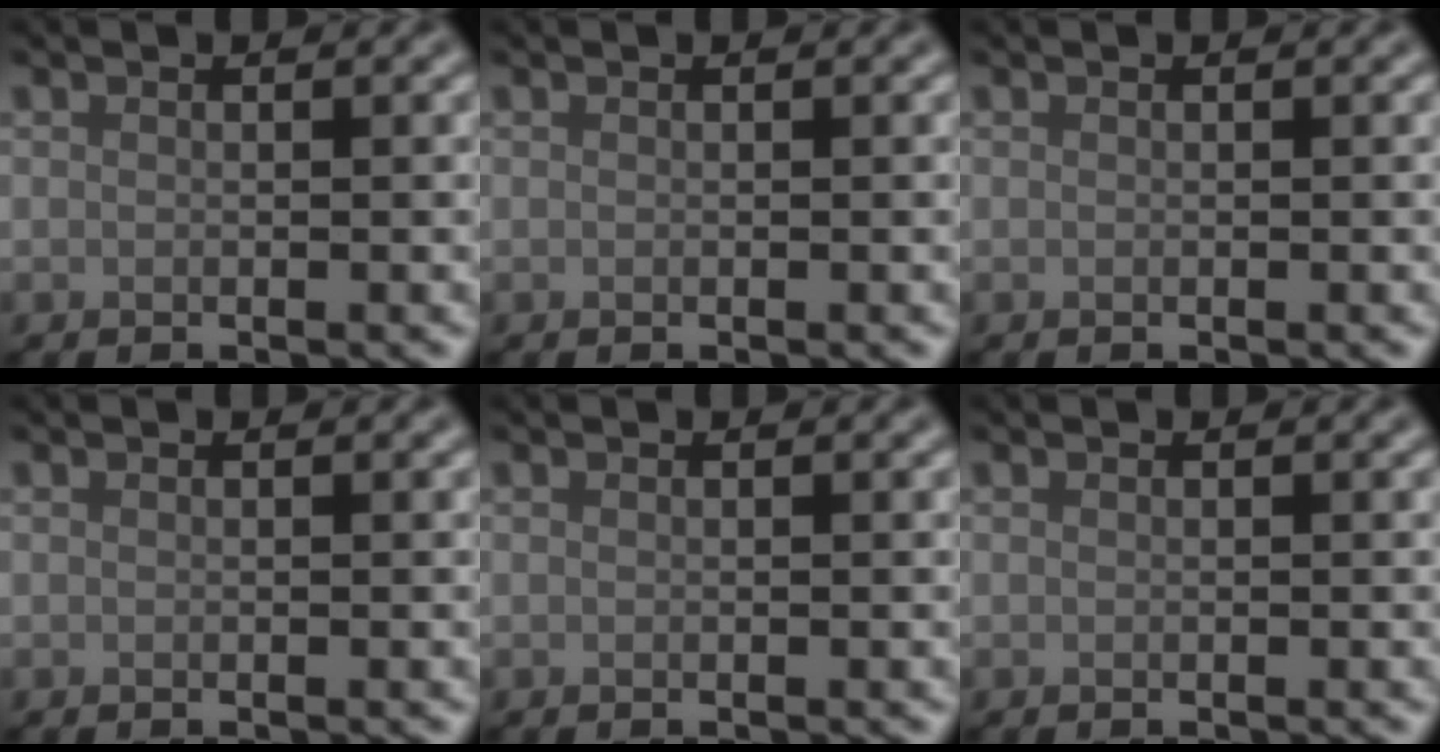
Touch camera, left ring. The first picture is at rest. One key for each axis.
{"total": 0.0}
{"total": 0.0}
{"total": 0.0}
{"total": 0.0}
{"total": 0.0}